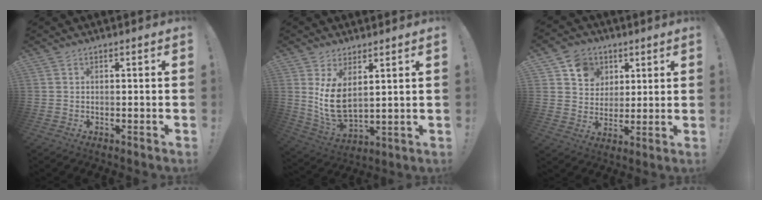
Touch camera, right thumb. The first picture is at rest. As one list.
[{"total": 10.3, "force": [3.8, 5.4, 7.9], "torque": [-0.161, -0.031, 0.077]}, {"total": 10.4, "force": [4.8, 8.8, 2.6], "torque": [-0.036, -0.030, 0.094]}]